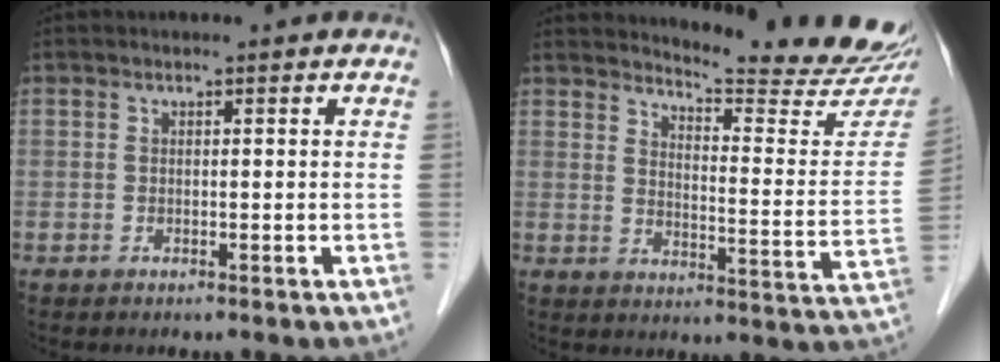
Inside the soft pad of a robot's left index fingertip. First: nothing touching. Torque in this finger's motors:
{"motor_torque": [0.13, -0.20, 0.30, 0.05]}